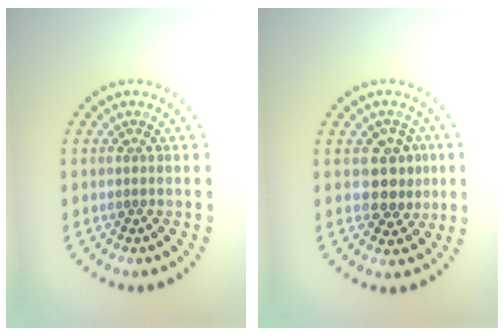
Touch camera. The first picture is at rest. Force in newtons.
{"total": 3.3, "press": 3.1, "slide": 1.1}